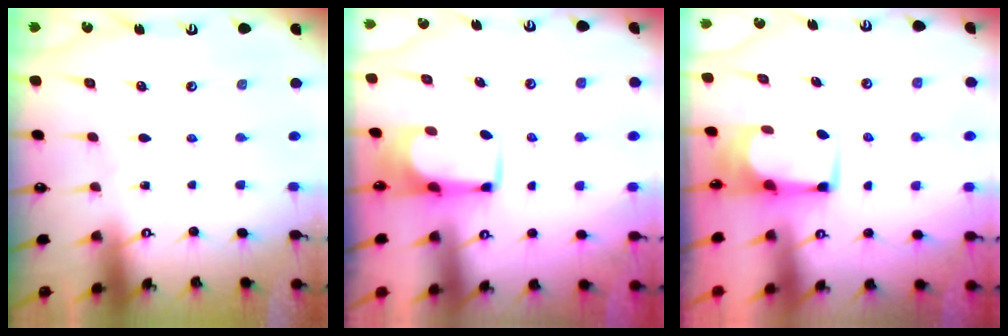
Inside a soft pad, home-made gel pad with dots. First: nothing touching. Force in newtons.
{"total": 1.5, "press": 1.5, "slide": 0.2}
{"total": 2.1, "press": 2.1, "slide": 0.2}